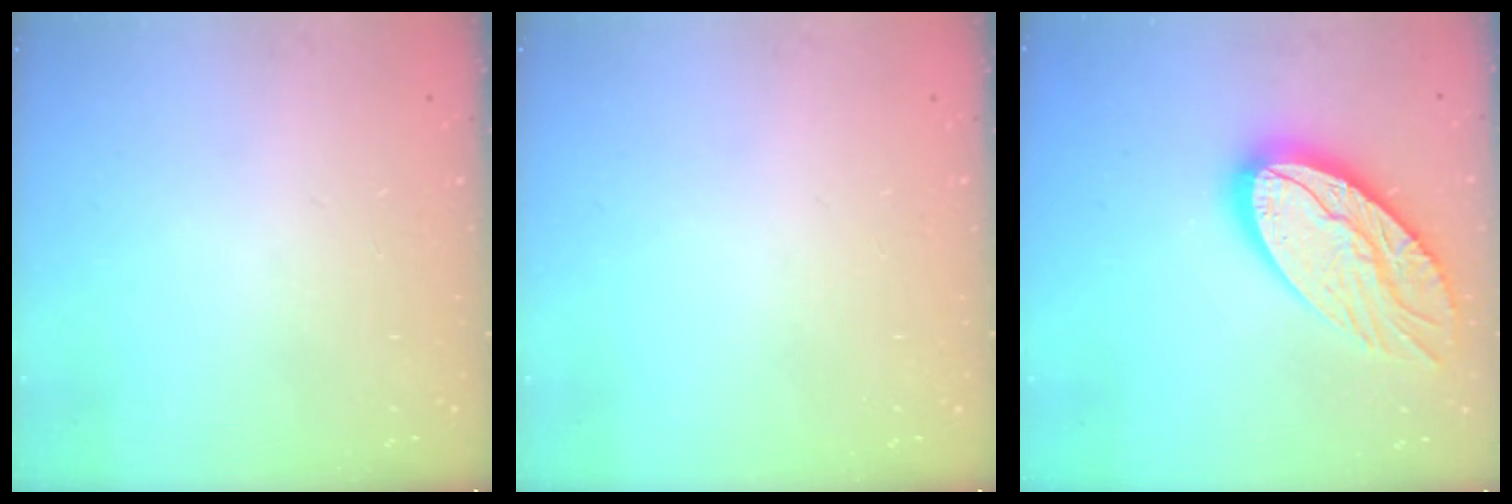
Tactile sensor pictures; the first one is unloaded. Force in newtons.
{"total": 0.0}
{"total": 20.5, "press": 20.4, "slide": 1.6}